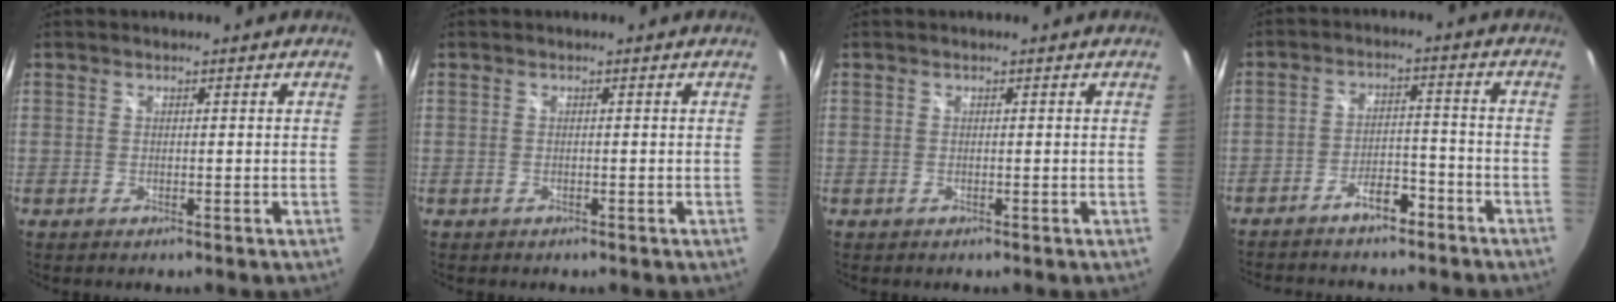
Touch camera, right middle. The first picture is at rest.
{"total": 0.6, "force": [-0.3, 0.5, 0.1], "torque": [-0.004, -0.002, -0.005]}
{"total": 0.0}
{"total": 9.1, "force": [-7.5, 3.2, 4.0], "torque": [-0.088, 0.019, -0.109]}